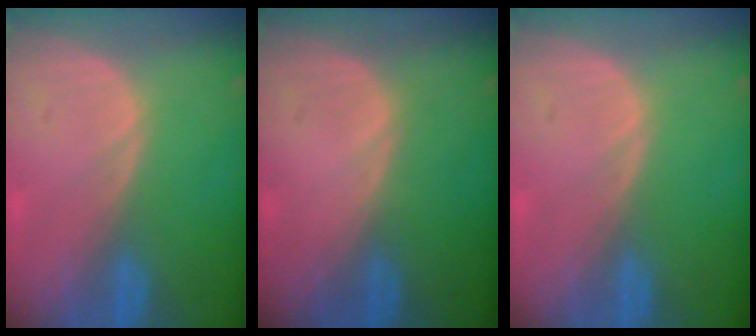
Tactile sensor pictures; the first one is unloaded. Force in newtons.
{"total": 0.0}
{"total": 0.0}